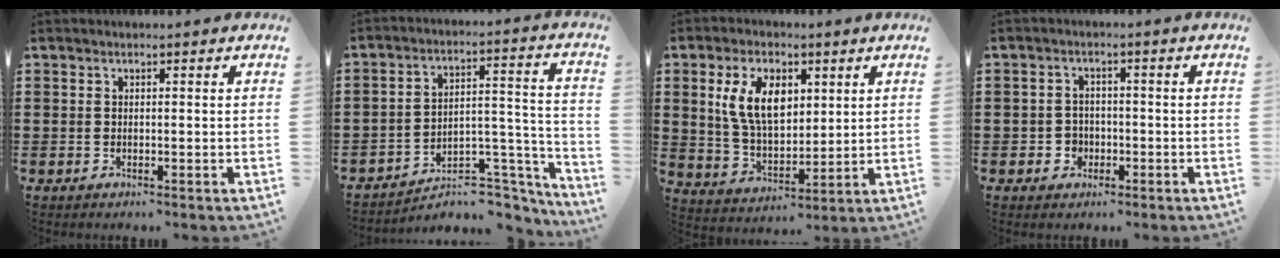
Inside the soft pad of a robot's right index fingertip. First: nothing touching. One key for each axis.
{"total": 5.4, "fx": -4.5, "fy": 2.0, "fz": 2.2, "tx": -0.038, "ty": 0.002, "tz": -0.089}
{"total": 9.2, "fx": 3.0, "fy": 5.4, "fz": 6.9, "tx": -0.164, "ty": 0.011, "tz": 0.052}
{"total": 2.6, "fx": -1.2, "fy": 2.2, "fz": 0.6, "tx": -0.019, "ty": 0.003, "tz": -0.028}